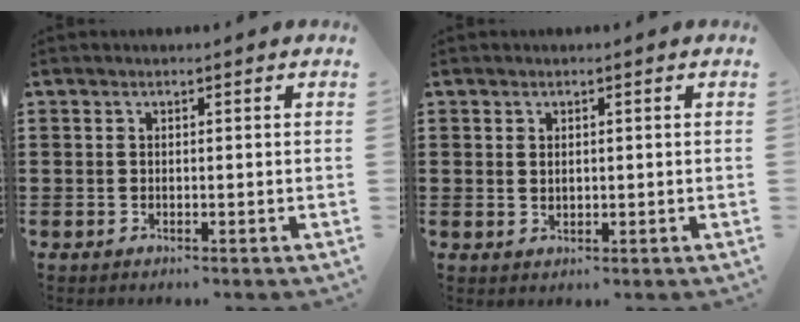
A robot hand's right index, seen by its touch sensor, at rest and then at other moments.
{"total": 0.9, "force": [0.4, 0.6, 0.6], "torque": [-0.012, 0.005, 0.007]}